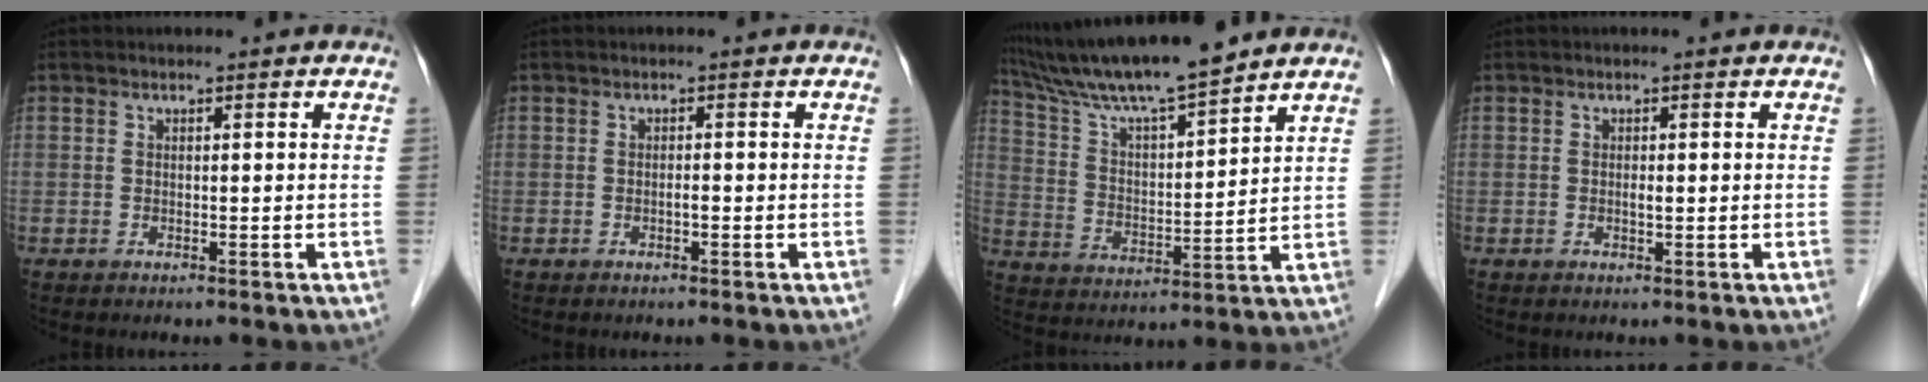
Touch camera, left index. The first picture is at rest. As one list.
[{"total": 0.6, "force": [-0.3, 0.1, 0.5], "torque": [-0.009, 0.000, -0.006]}, {"total": 13.9, "force": [12.3, -0.2, 6.4], "torque": [-0.123, 0.010, 0.223]}, {"total": 0.7, "force": [0.0, 0.2, 0.7], "torque": [-0.012, -0.002, -0.001]}]